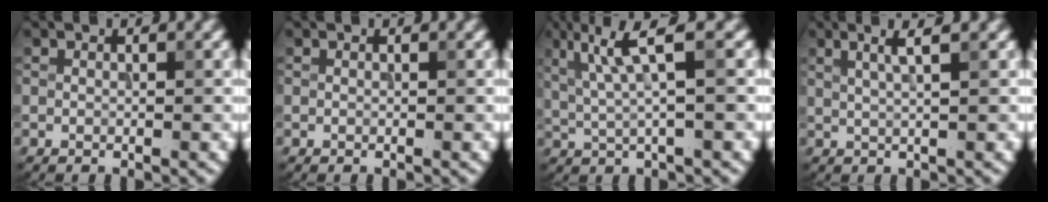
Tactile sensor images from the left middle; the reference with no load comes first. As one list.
[{"total": 0.0}, {"total": 5.0, "force": [1.8, 0.7, 4.6], "torque": [-0.098, 0.006, 0.041]}, {"total": 2.6, "force": [1.3, 0.6, 2.2], "torque": [-0.030, 0.003, 0.017]}]